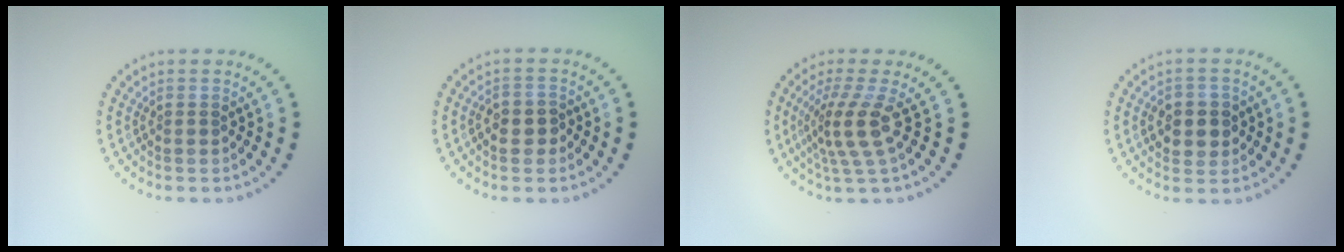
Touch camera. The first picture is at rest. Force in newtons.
{"total": 2.0, "press": 1.9, "slide": 0.5}
{"total": 3.6, "press": 2.6, "slide": 2.4}
{"total": 3.1, "press": 3.1, "slide": 0.5}